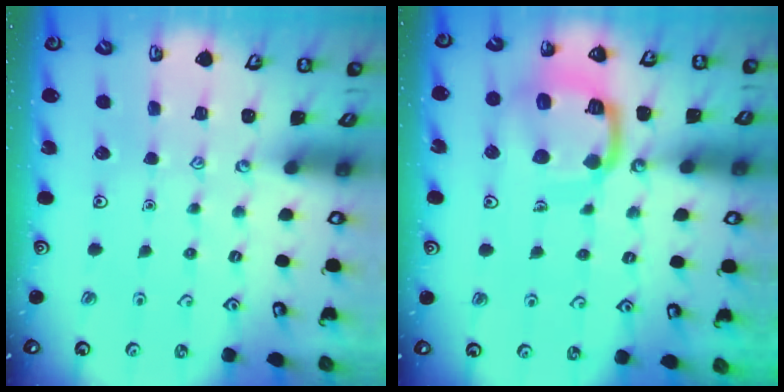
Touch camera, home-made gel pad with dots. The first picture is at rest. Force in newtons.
{"total": 15.9, "press": 15.8, "slide": 1.7}